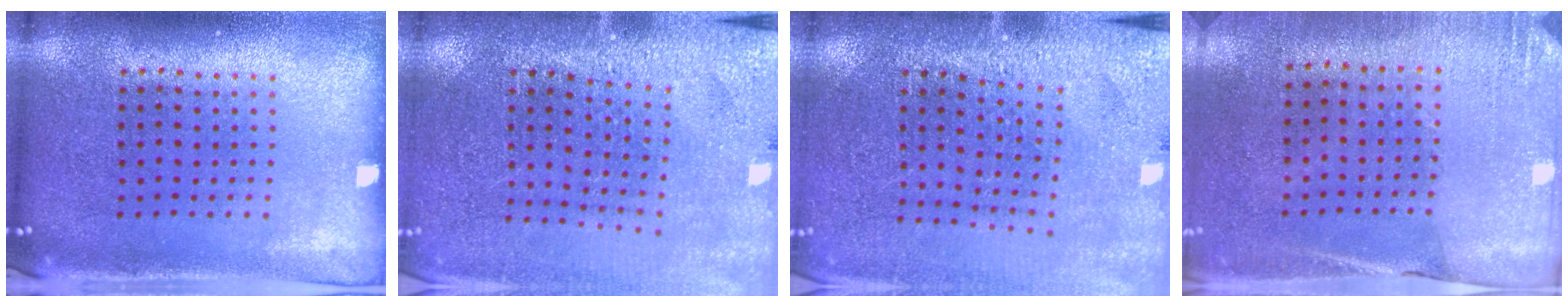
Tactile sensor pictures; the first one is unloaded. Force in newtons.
{"total": 2.8, "press": 2.8, "slide": 0.1}
{"total": 2.9, "press": 2.9, "slide": 0.2}
{"total": 2.7, "press": 2.4, "slide": 1.2}